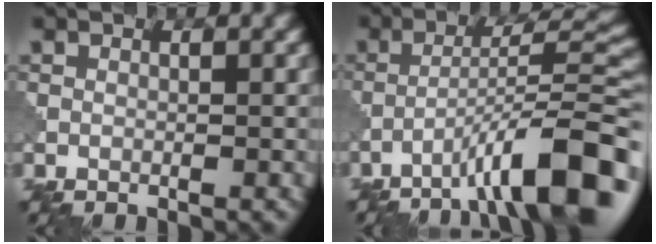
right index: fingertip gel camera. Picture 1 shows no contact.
{"total": 10.8, "force": [-6.2, 1.6, 8.8], "torque": [-0.125, 0.025, -0.096]}